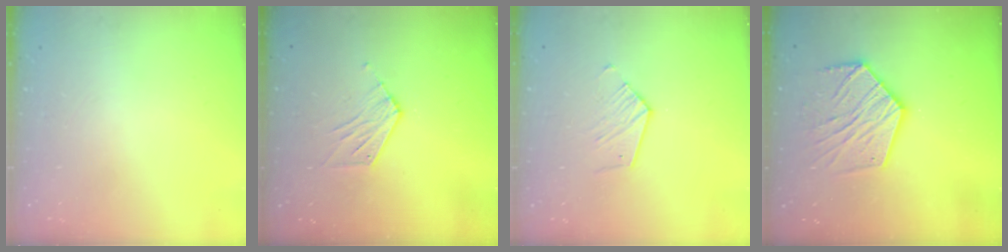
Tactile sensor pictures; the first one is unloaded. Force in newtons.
{"total": 6.1, "press": 6.1, "slide": 0.3}
{"total": 6.3, "press": 6.3, "slide": 0.2}
{"total": 14.1, "press": 14.1, "slide": 0.8}